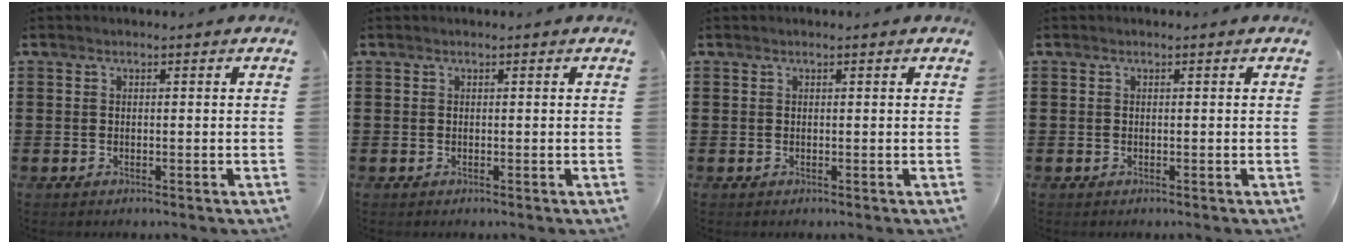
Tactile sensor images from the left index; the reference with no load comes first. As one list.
[{"total": 0.0}, {"total": 0.0}, {"total": 0.0}]